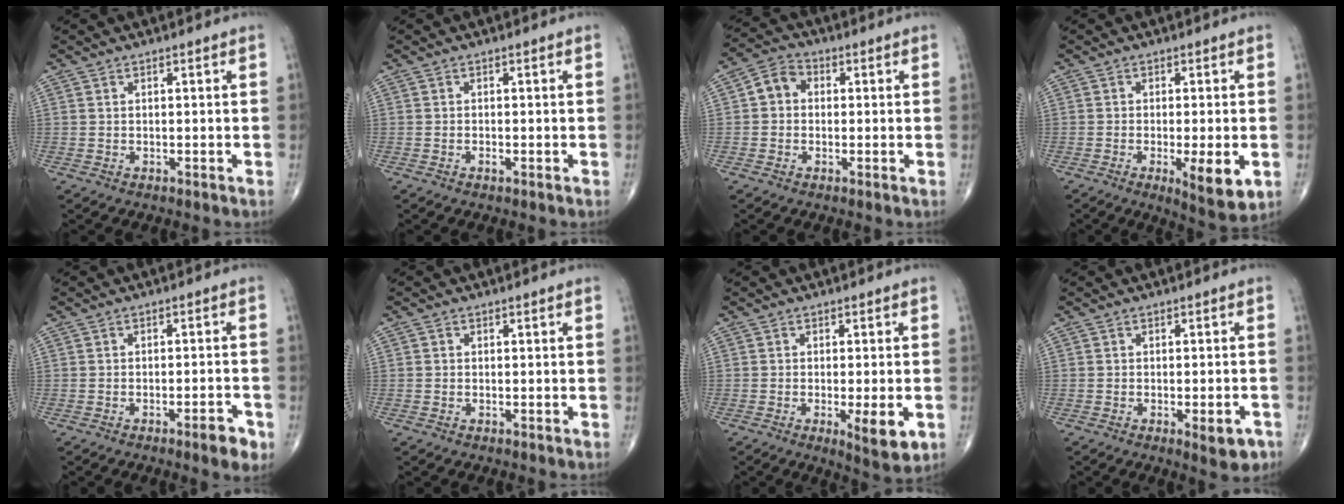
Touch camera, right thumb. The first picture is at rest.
{"total": 0.6, "force": [-0.3, 0.2, 0.5], "torque": [-0.012, -0.001, -0.005]}
{"total": 5.1, "force": [0.2, 4.3, 2.7], "torque": [-0.033, 0.017, -0.008]}
{"total": 7.8, "force": [-2.2, 2.0, 7.3], "torque": [-0.106, -0.019, -0.031]}
{"total": 4.3, "force": [-2.4, 1.0, 3.5], "torque": [-0.043, 0.010, -0.033]}
{"total": 0.5, "force": [-0.1, 0.5, 0.2], "torque": [-0.002, 0.002, -0.006]}
{"total": 6.6, "force": [-1.9, 1.6, 6.1], "torque": [-0.090, -0.016, -0.026]}
{"total": 4.9, "force": [-2.2, 1.7, 4.1], "torque": [-0.041, 0.004, -0.022]}